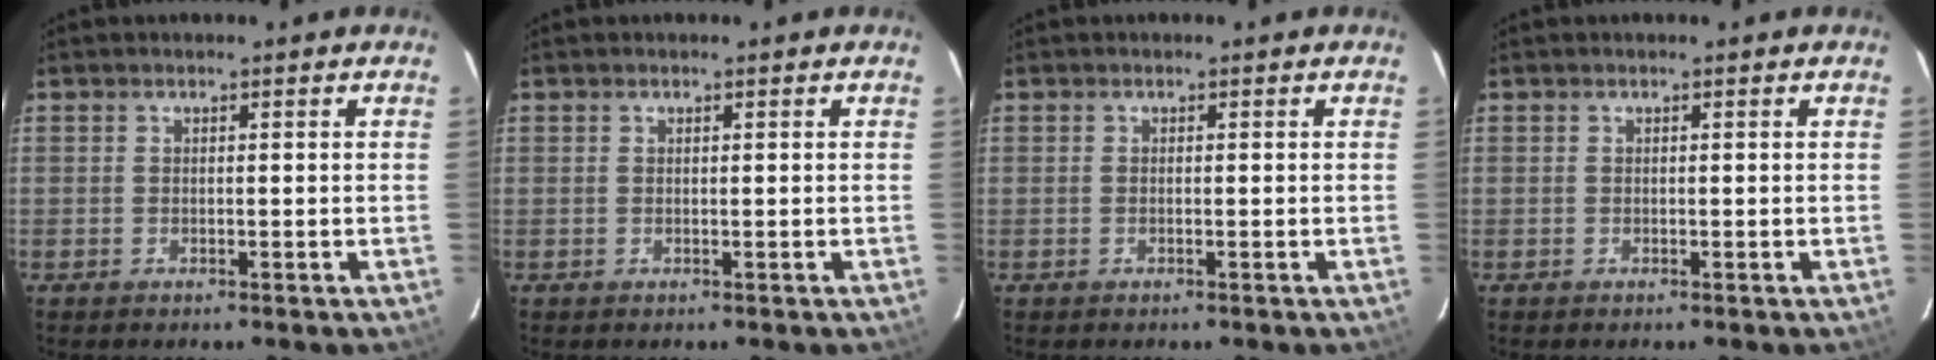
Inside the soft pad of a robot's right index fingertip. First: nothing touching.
{"total": 0.0}
{"total": 0.0}
{"total": 0.0}